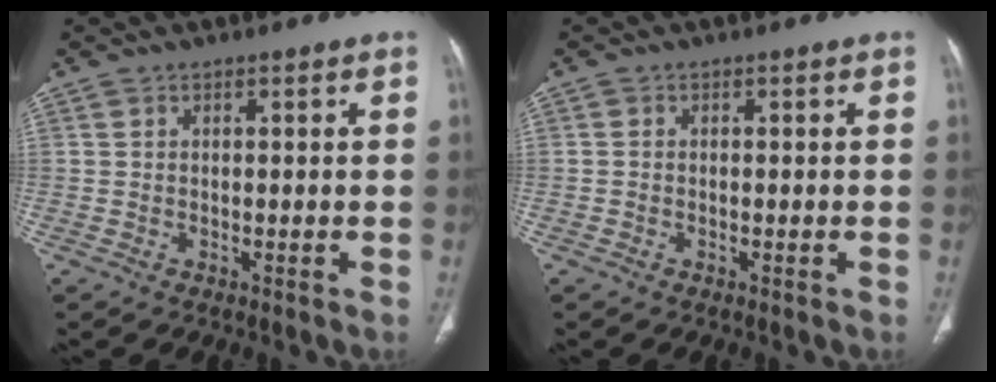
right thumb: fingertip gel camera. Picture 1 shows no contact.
{"total": 0.0}